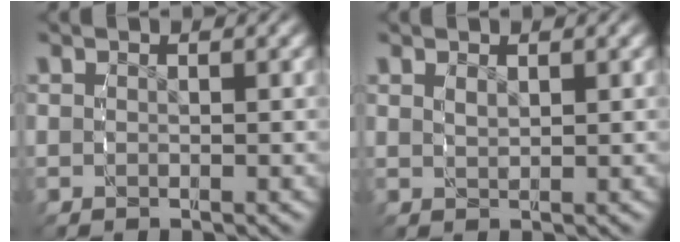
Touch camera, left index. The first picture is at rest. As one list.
[{"total": 0.9, "force": [0.6, -0.5, 0.4], "torque": [-0.006, -0.006, 0.021]}]